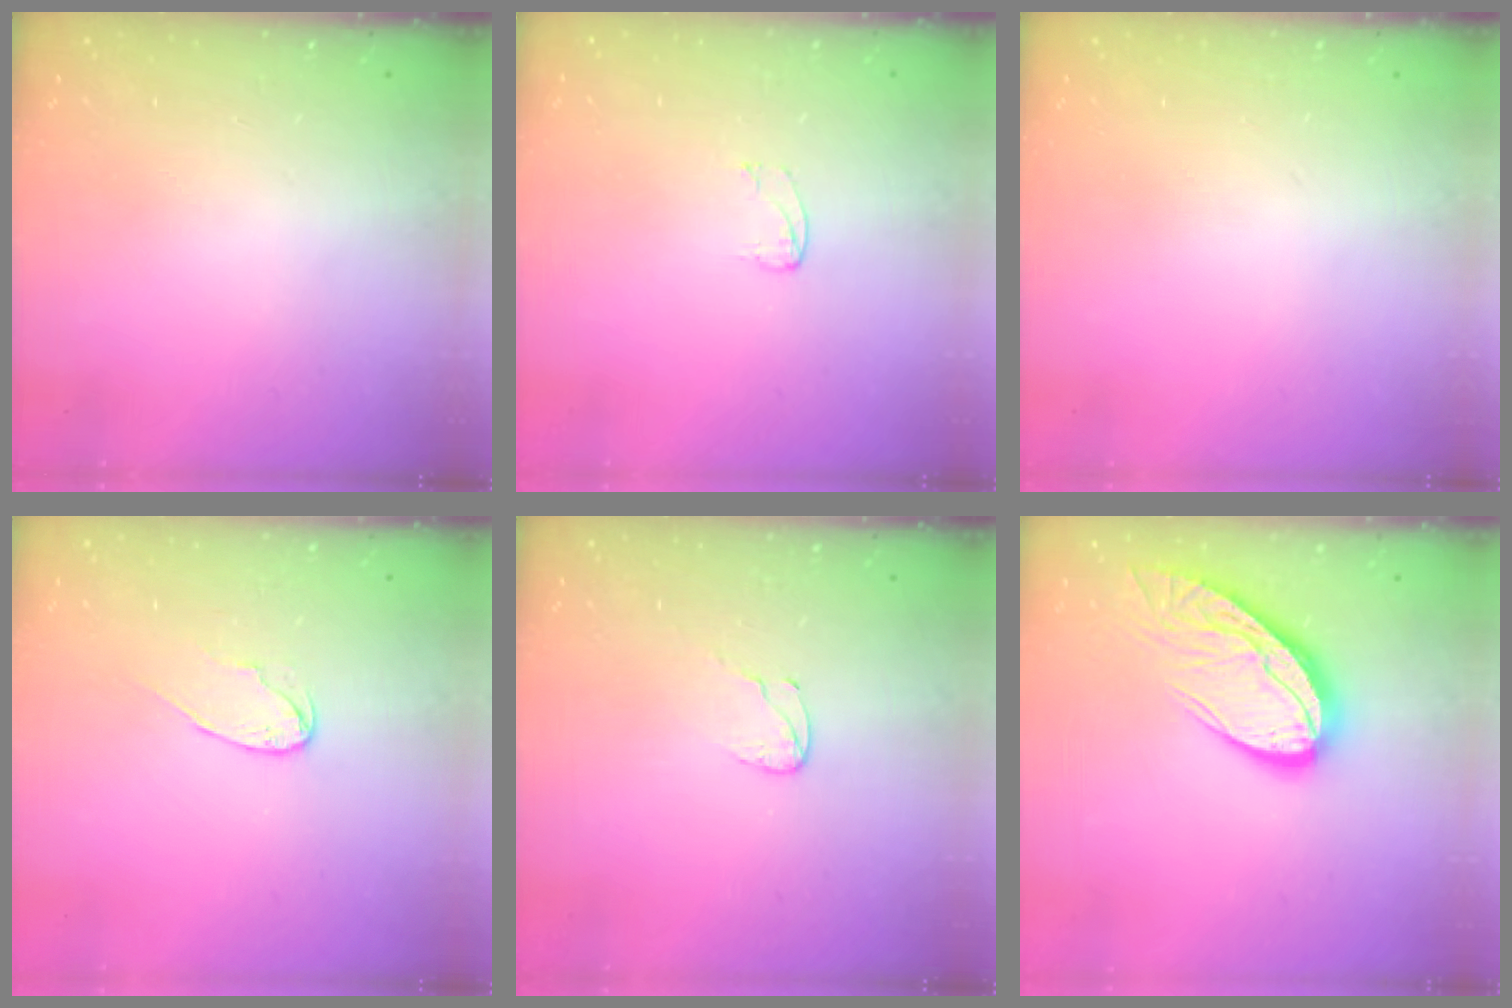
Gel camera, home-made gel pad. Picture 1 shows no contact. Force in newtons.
{"total": 2.9, "press": 2.9, "slide": 0.2}
{"total": 0.0}
{"total": 5.2, "press": 5.2, "slide": 0.4}
{"total": 2.7, "press": 2.7, "slide": 0.2}
{"total": 14.7, "press": 14.6, "slide": 1.5}